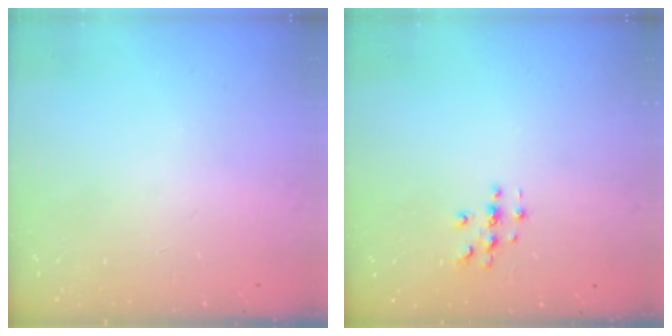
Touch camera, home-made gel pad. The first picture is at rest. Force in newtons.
{"total": 2.7, "press": 2.7, "slide": 0.3}